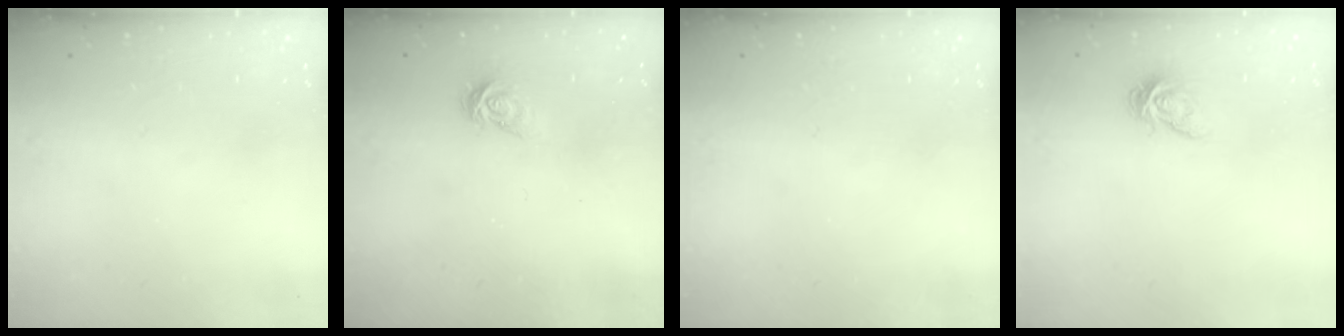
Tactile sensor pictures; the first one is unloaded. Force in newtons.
{"total": 3.8, "press": 3.8, "slide": 0.4}
{"total": 0.0}
{"total": 4.7, "press": 4.7, "slide": 0.0}